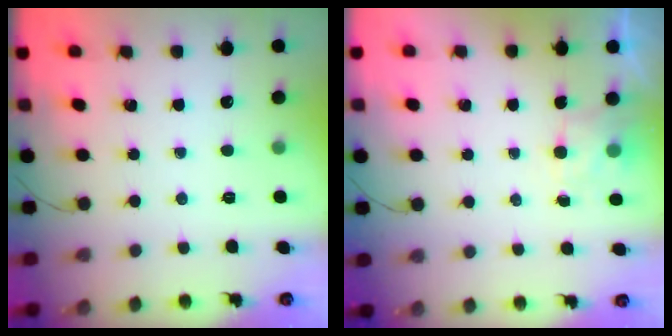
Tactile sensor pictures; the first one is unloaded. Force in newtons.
{"total": 2.5, "press": 2.1, "slide": 1.4}